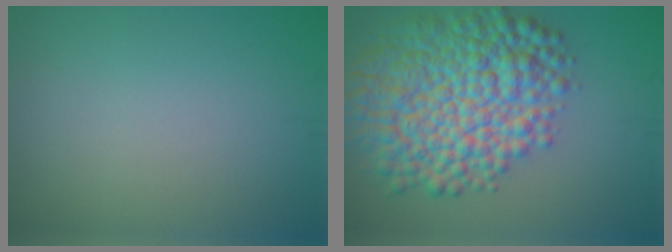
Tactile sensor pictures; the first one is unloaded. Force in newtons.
{"total": 11.1, "press": 11.1, "slide": 0.2}